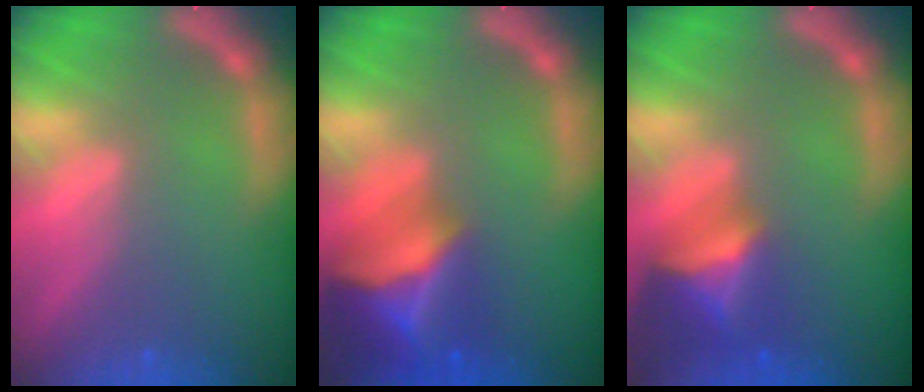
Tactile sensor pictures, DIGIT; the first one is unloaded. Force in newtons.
{"total": 10.0}
{"total": 6.0}